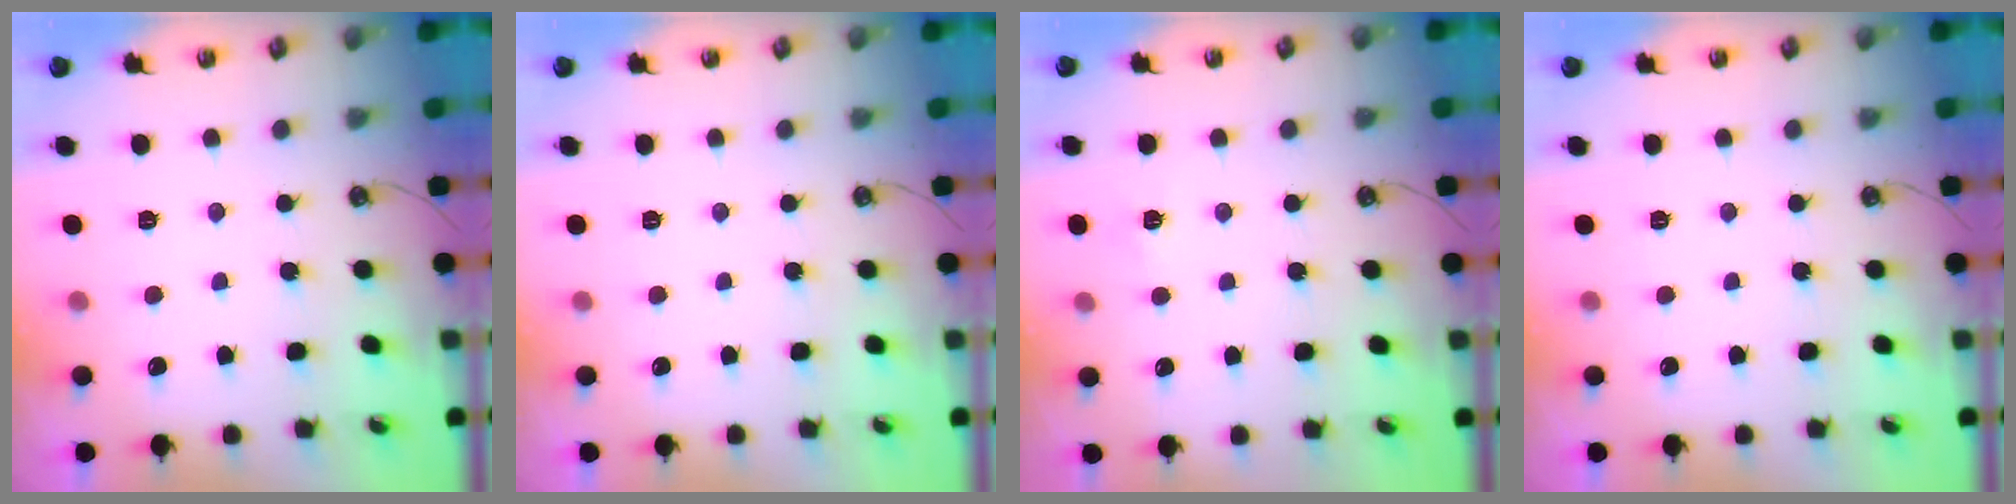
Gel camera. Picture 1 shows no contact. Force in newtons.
{"total": 0.0}
{"total": 3.9, "press": 3.9, "slide": 0.4}
{"total": 0.0}